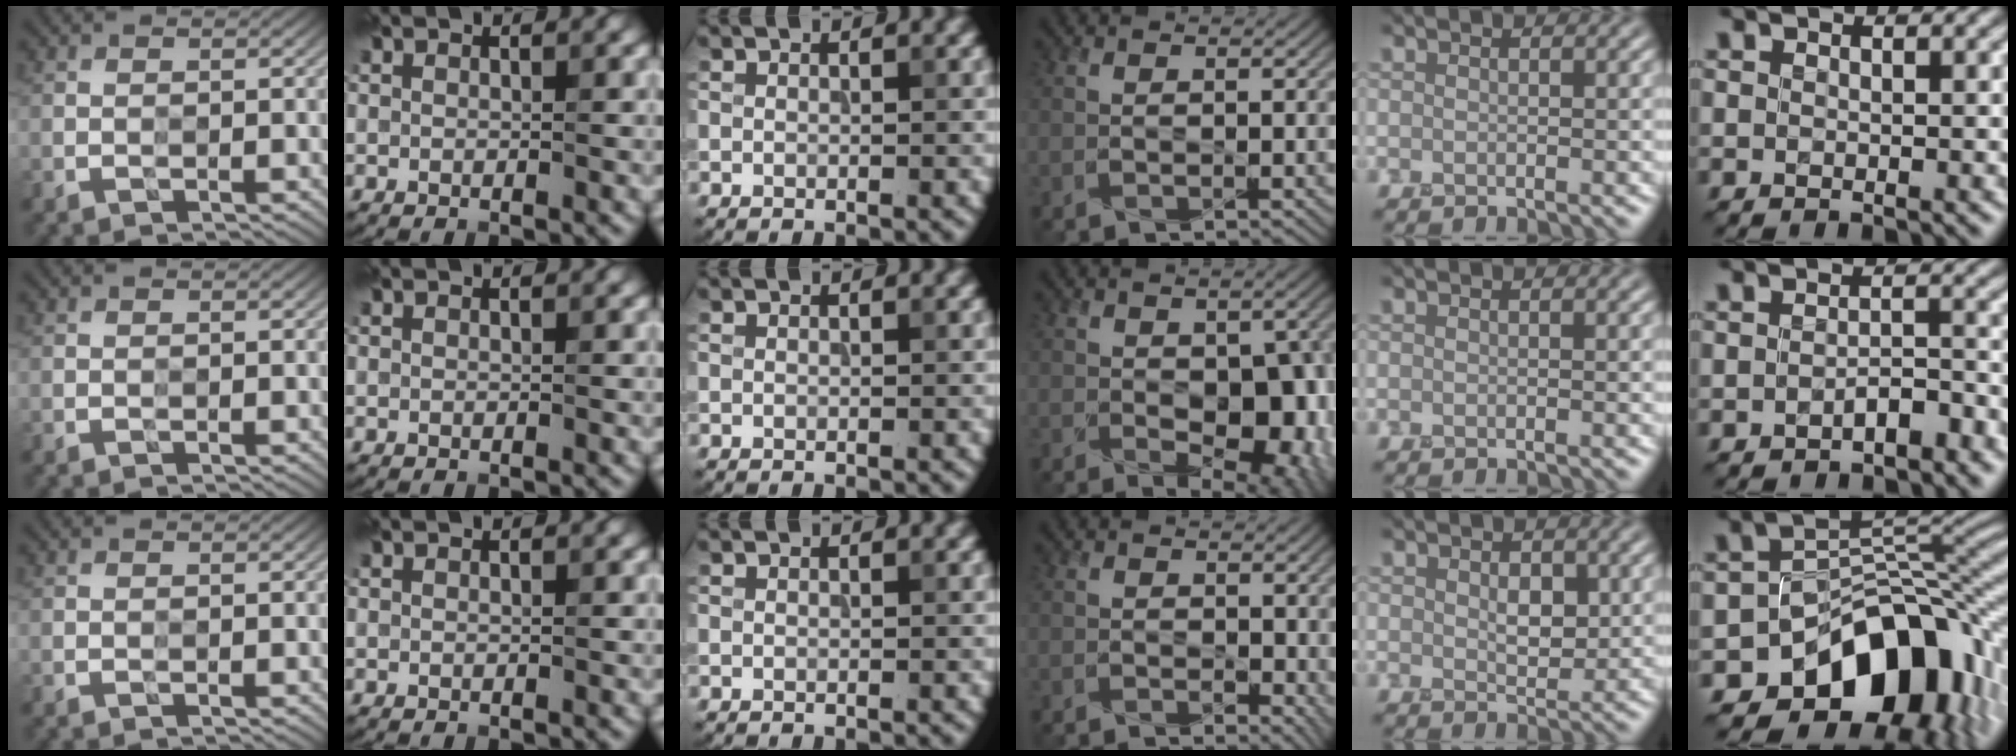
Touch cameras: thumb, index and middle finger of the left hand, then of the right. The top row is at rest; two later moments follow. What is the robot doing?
{"motion": "twist", "object": "kettle"}